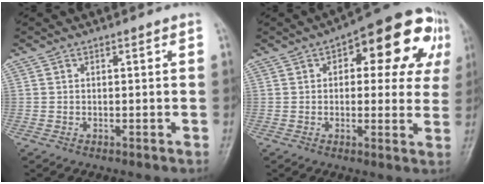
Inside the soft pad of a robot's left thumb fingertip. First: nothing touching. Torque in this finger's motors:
{"motor_torque": [0.26, 0.53, 0.04, -0.17, 0.12]}